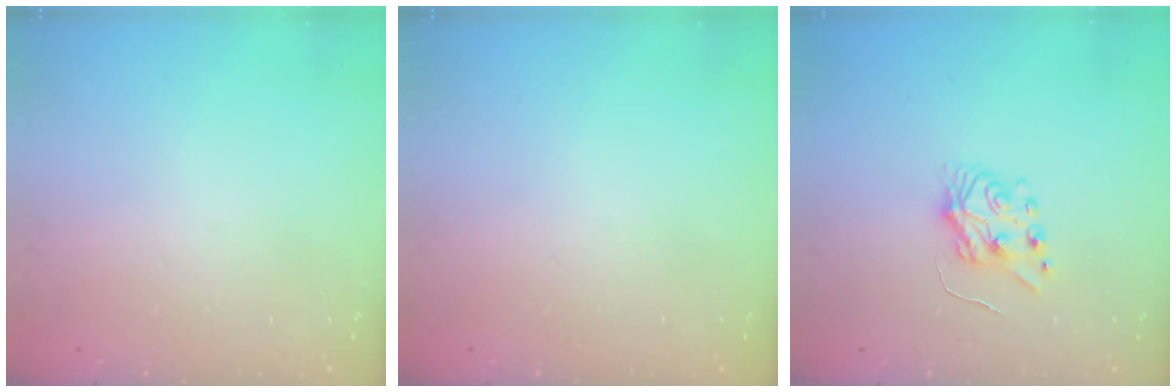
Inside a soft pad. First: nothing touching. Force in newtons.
{"total": 0.0}
{"total": 6.0, "press": 6.0, "slide": 0.6}